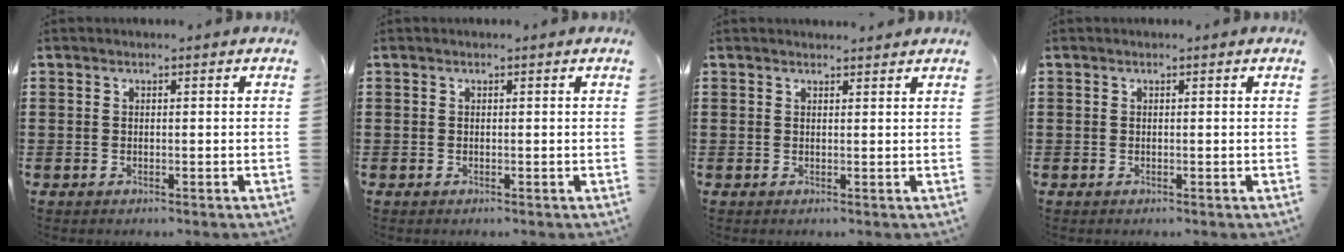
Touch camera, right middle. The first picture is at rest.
{"total": 0.0}
{"total": 1.0, "force": [1.0, 0.1, 0.1], "torque": [0.004, -0.002, 0.018]}
{"total": 0.0}